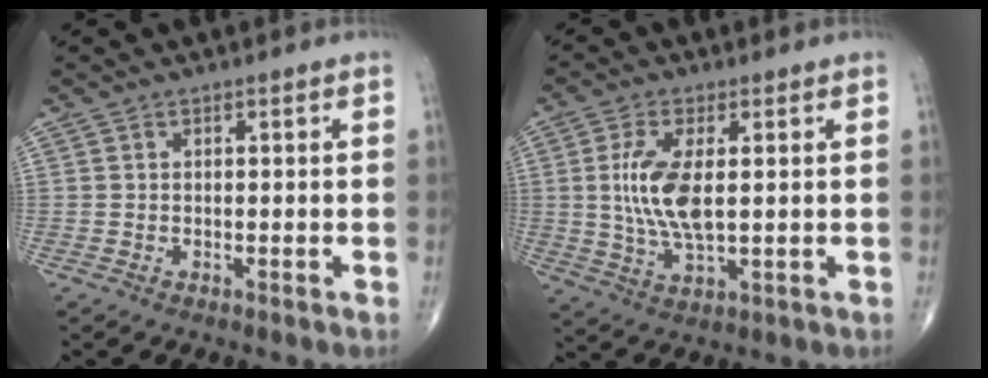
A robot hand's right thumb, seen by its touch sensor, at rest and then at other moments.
{"total": 9.9, "force": [1.0, 4.0, 9.0], "torque": [-0.190, -0.013, 0.022]}